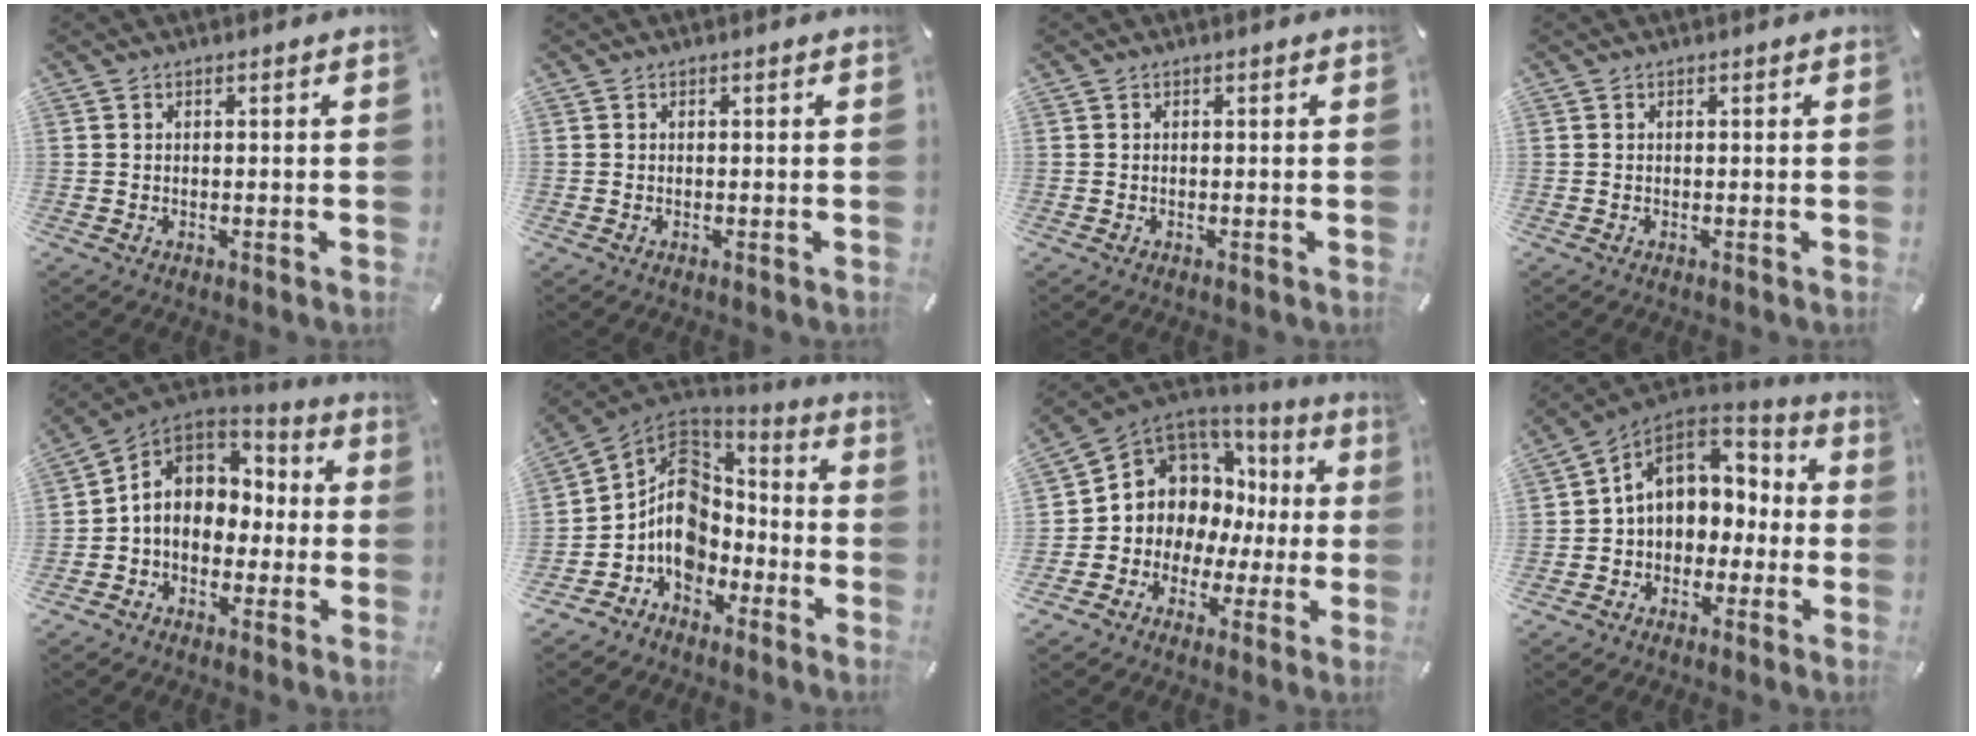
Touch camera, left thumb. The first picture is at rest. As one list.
[{"total": 0.0}, {"total": 0.0}, {"total": 0.0}, {"total": 9.6, "force": [0.0, 8.4, 4.8], "torque": [-0.101, 0.013, 0.002]}, {"total": 12.7, "force": [-2.8, 10.8, 6.1], "torque": [-0.120, 0.014, -0.050]}, {"total": 9.3, "force": [1.6, 8.9, 2.1], "torque": [-0.046, -0.037, 0.041]}, {"total": 10.3, "force": [1.6, 8.9, 5.0], "torque": [-0.087, 0.001, 0.032]}]